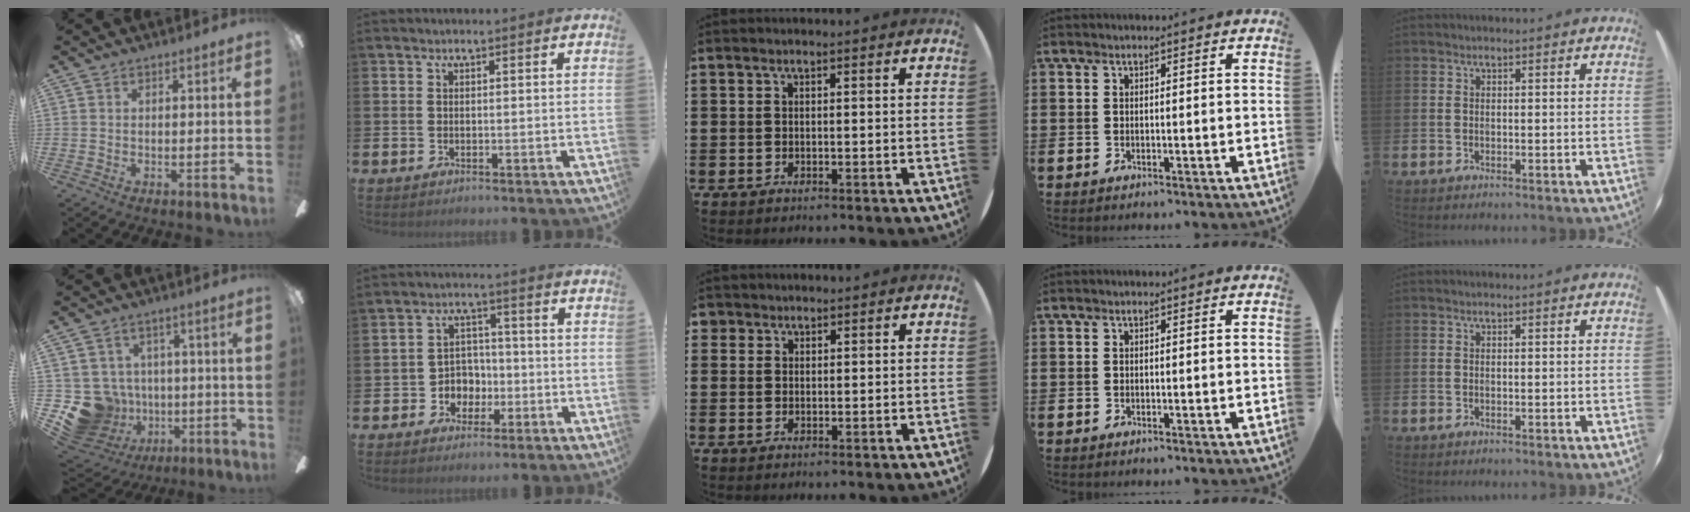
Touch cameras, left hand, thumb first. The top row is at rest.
{"thumb": {"total": 14.0, "force": [-3.0, 12.8, 5.0], "torque": [-0.139, 0.012, -0.036]}, "index": {"total": 4.2, "force": [-1.0, 4.0, 0.9], "torque": [-0.029, 0.002, -0.026]}, "middle": {"total": 1.1, "force": [0.9, 0.6, 0.0], "torque": [-0.002, 0.003, 0.019]}}